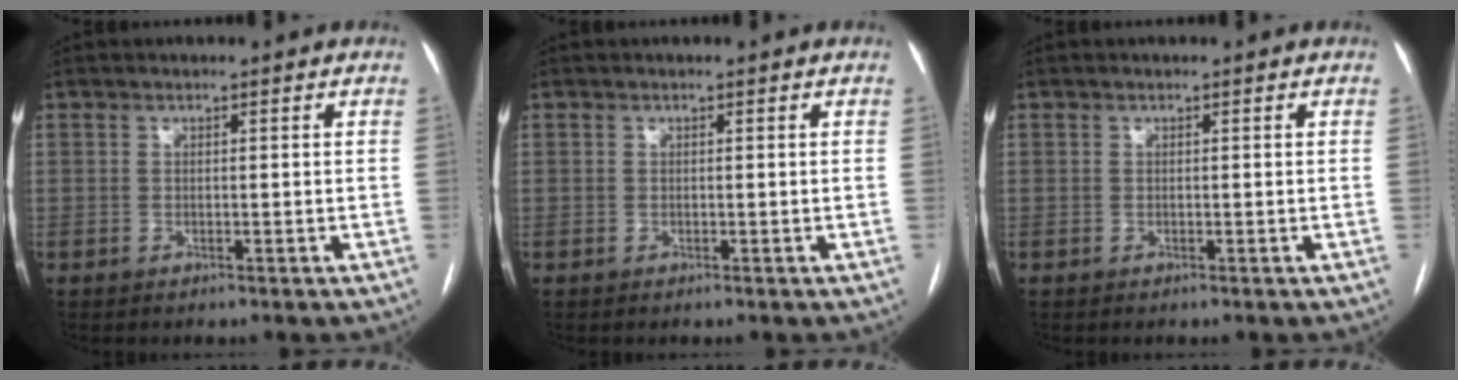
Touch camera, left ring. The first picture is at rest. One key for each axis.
{"total": 0.0}
{"total": 0.0}